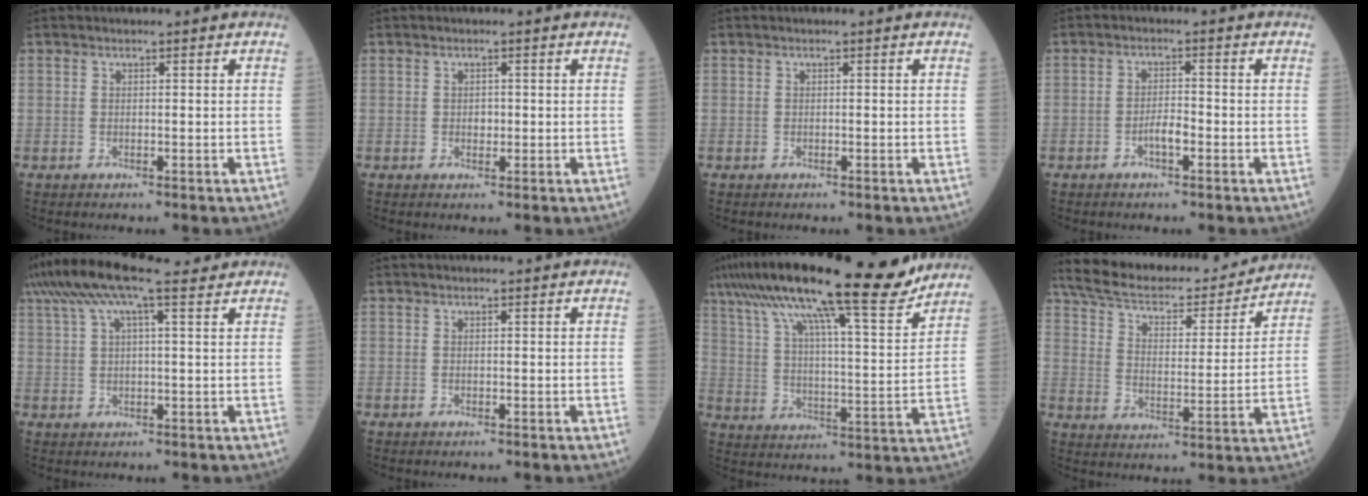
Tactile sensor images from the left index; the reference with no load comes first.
{"total": 0.9, "force": [0.1, 0.7, 0.6], "torque": [-0.011, 0.000, 0.002]}
{"total": 0.0}
{"total": 2.4, "force": [-1.2, 0.6, 2.0], "torque": [-0.035, 0.003, -0.023]}
{"total": 14.5, "force": [11.3, 2.4, 8.8], "torque": [-0.179, 0.054, 0.185]}
{"total": 0.9, "force": [0.8, 0.2, 0.3], "torque": [-0.009, 0.011, 0.011]}
{"total": 24.4, "force": [19.6, 2.3, 14.4], "torque": [-0.253, 0.020, 0.297]}
{"total": 22.1, "force": [19.8, 5.0, 8.3], "torque": [-0.150, 0.016, 0.296]}